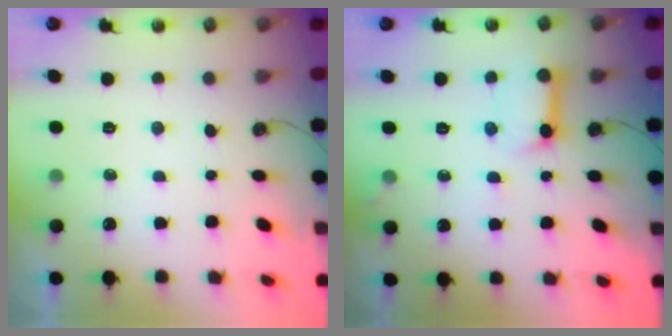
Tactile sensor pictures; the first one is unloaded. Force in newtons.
{"total": 11.1, "press": 11.1, "slide": 1.1}